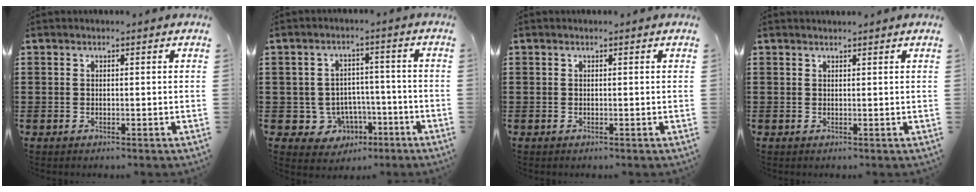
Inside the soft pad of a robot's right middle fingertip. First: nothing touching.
{"total": 5.4, "force": [-2.3, 4.7, 1.3], "torque": [-0.038, 0.014, -0.039]}
{"total": 0.0}
{"total": 0.6, "force": [0.6, 0.0, 0.0], "torque": [-0.001, -0.002, 0.012]}